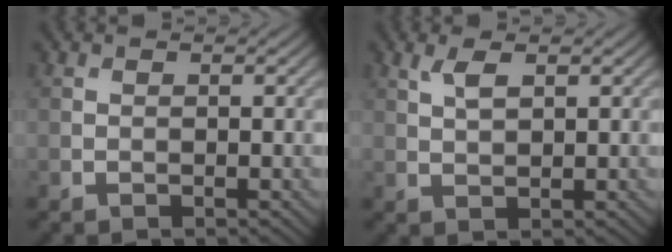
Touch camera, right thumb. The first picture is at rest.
{"total": 2.6, "force": [1.3, 1.1, 2.0], "torque": [-0.046, 0.003, 0.026]}